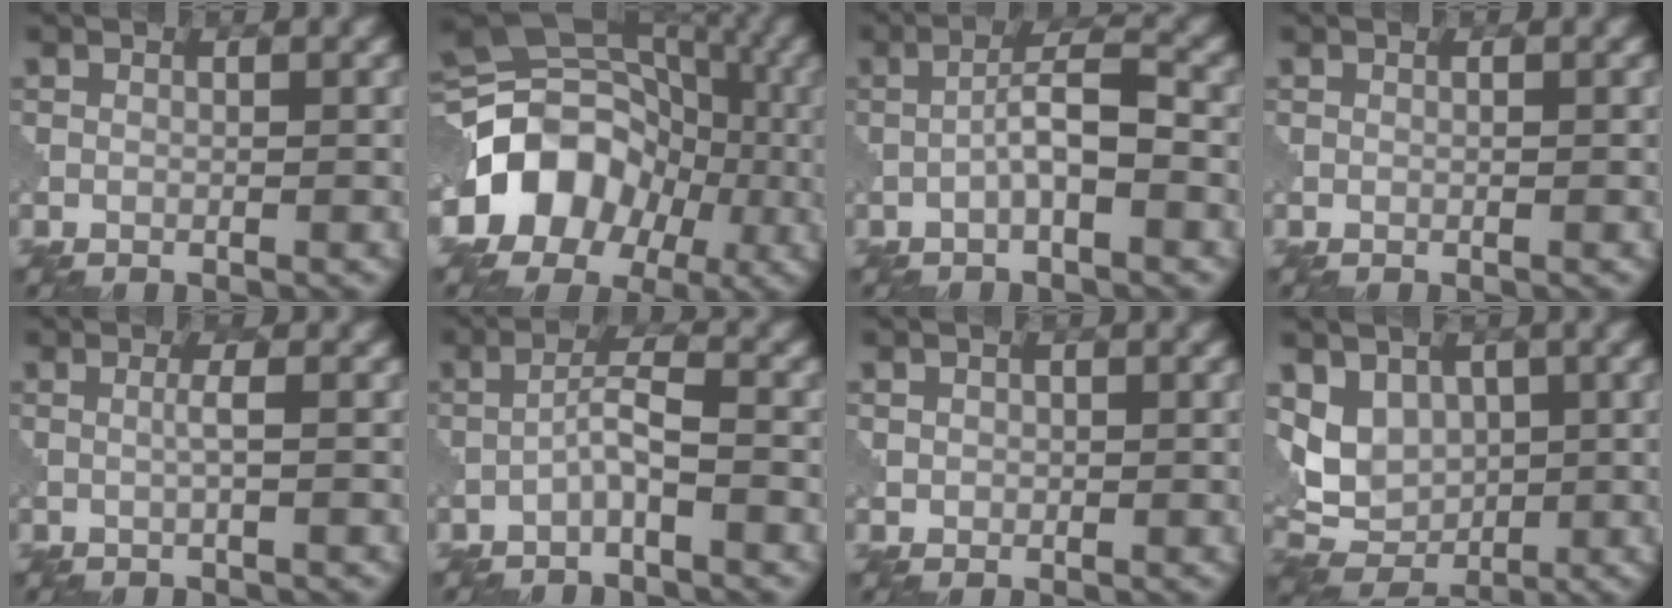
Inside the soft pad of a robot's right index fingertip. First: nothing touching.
{"total": 12.3, "force": [-3.8, 9.9, 6.2], "torque": [-0.103, 0.007, -0.086]}
{"total": 3.6, "force": [-1.1, 0.7, 3.4], "torque": [-0.060, 0.013, -0.026]}
{"total": 0.0}
{"total": 1.2, "force": [0.0, 0.1, 1.2], "torque": [-0.021, 0.004, -0.003]}
{"total": 2.4, "force": [-1.1, 0.2, 2.1], "torque": [-0.040, 0.013, -0.027]}
{"total": 0.8, "force": [0.1, 0.8, 0.2], "torque": [-0.001, -0.002, 0.005]}
{"total": 5.8, "force": [1.5, 4.5, 3.3], "torque": [-0.057, -0.011, 0.028]}